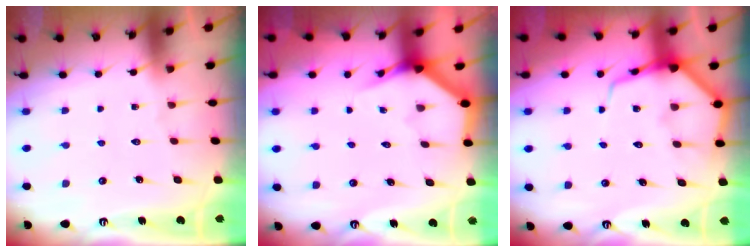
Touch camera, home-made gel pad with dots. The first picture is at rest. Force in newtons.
{"total": 3.7, "press": 3.7, "slide": 0.3}
{"total": 7.5, "press": 7.5, "slide": 0.9}